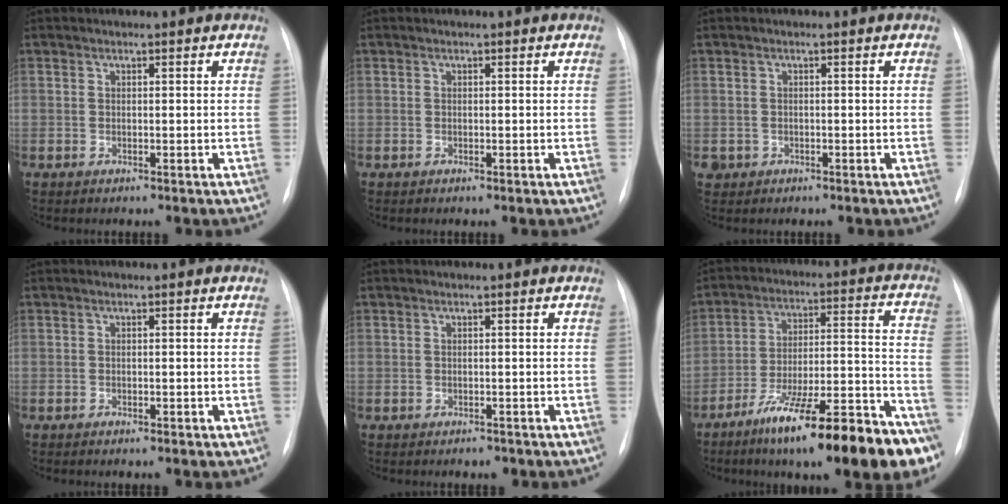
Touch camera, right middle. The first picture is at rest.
{"total": 0.0}
{"total": 1.4, "force": [-0.5, 1.3, 0.1], "torque": [-0.001, 0.006, -0.005]}
{"total": 0.8, "force": [-0.5, 0.2, 0.6], "torque": [-0.010, 0.000, -0.005]}
{"total": 0.9, "force": [-0.7, 0.5, 0.3], "torque": [-0.007, 0.000, -0.006]}
{"total": 24.0, "force": [-16.1, 3.8, 17.4], "torque": [-0.186, 0.024, -0.253]}